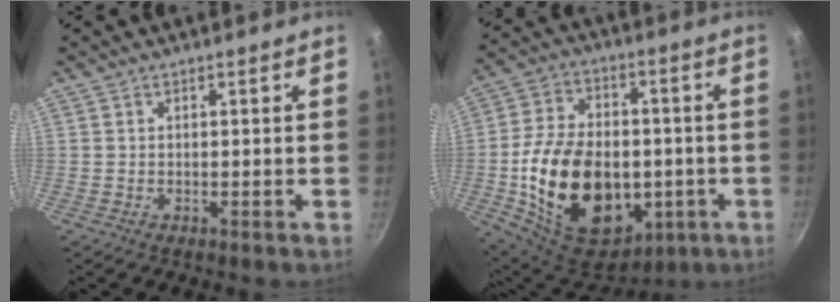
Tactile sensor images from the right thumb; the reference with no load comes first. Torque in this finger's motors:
{"motor_torque": [-0.06, 1.40, 1.48, -1.29, 0.30]}